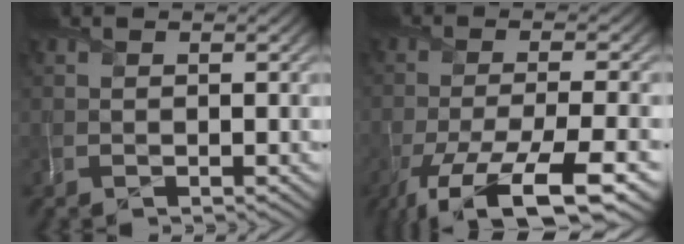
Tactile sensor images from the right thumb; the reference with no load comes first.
{"total": 11.6, "force": [-7.1, 2.9, 8.7], "torque": [-0.164, -0.012, -0.119]}